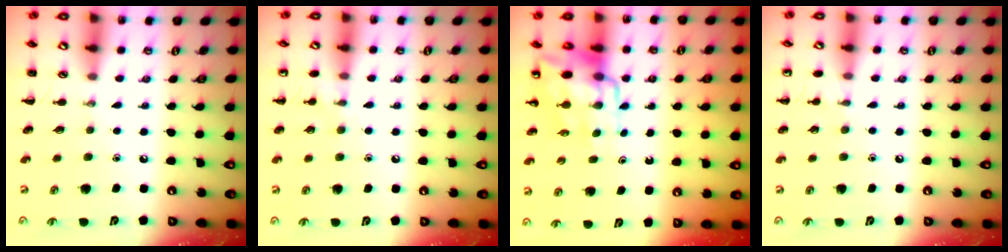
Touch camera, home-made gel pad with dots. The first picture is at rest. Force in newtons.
{"total": 5.8, "press": 5.6, "slide": 1.5}
{"total": 13.0, "press": 12.5, "slide": 3.7}
{"total": 4.3, "press": 4.1, "slide": 1.3}